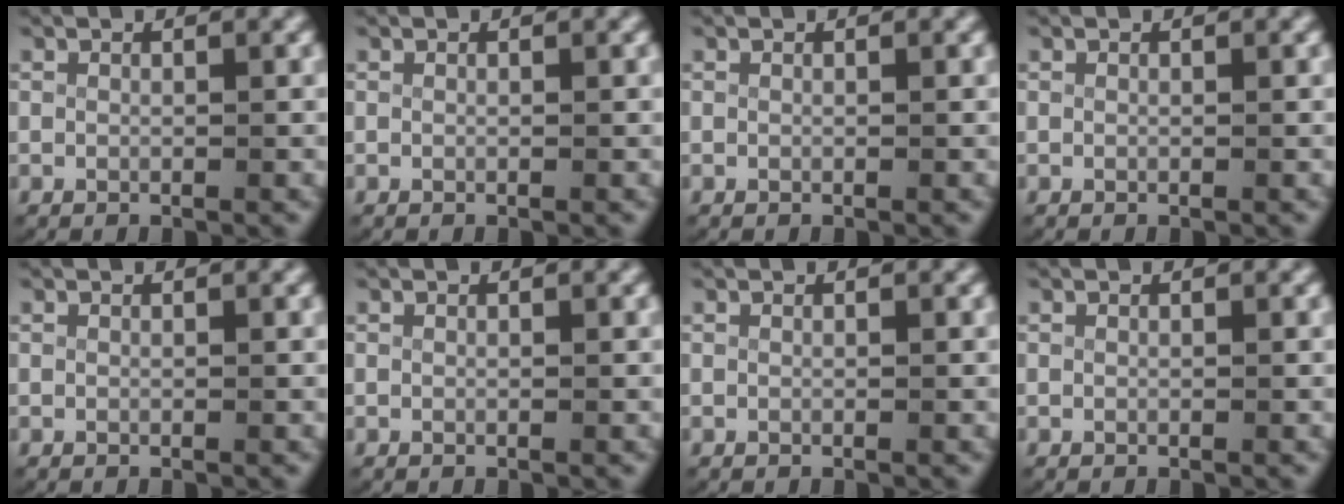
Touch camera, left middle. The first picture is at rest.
{"total": 0.0}
{"total": 0.0}
{"total": 0.0}
{"total": 0.0}
{"total": 0.0}
{"total": 0.0}
{"total": 0.0}